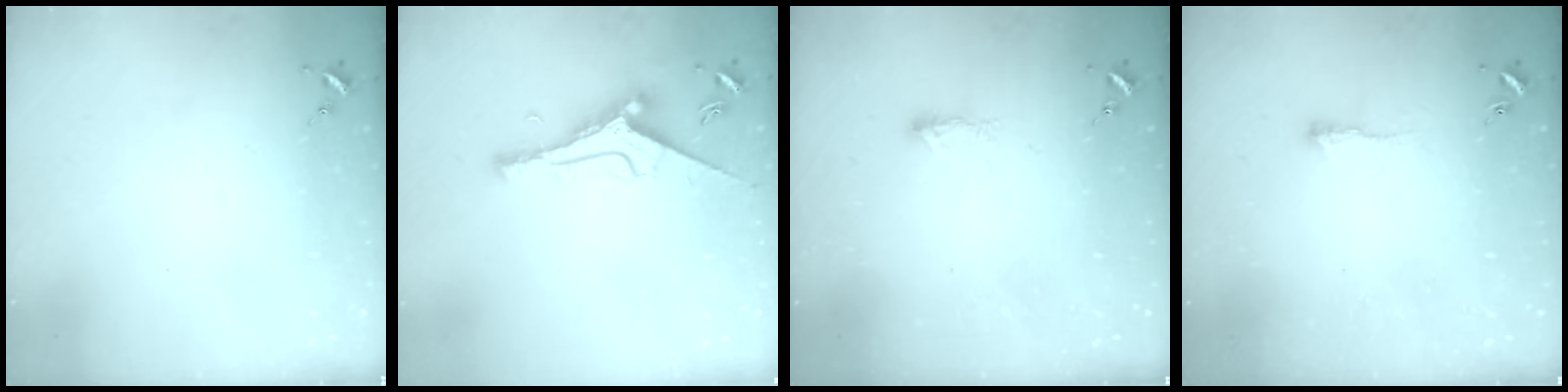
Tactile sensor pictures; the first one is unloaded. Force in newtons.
{"total": 9.6, "press": 9.6, "slide": 0.7}
{"total": 5.2, "press": 5.2, "slide": 0.8}
{"total": 5.1, "press": 5.0, "slide": 0.9}